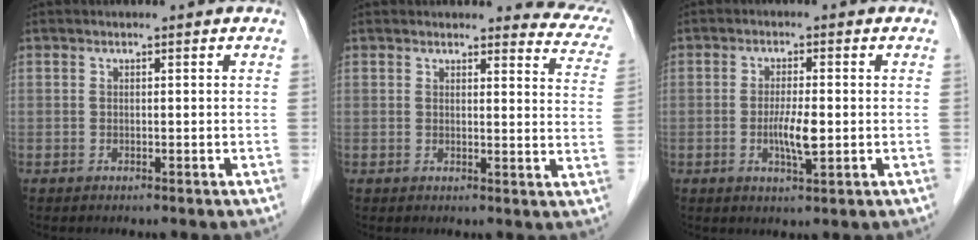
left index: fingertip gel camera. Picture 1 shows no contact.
{"total": 10.0, "force": [9.6, 1.7, 2.2], "torque": [0.008, -0.032, 0.071]}
{"total": 4.4, "force": [-0.6, 0.5, 4.3], "torque": [-0.082, -0.006, -0.009]}